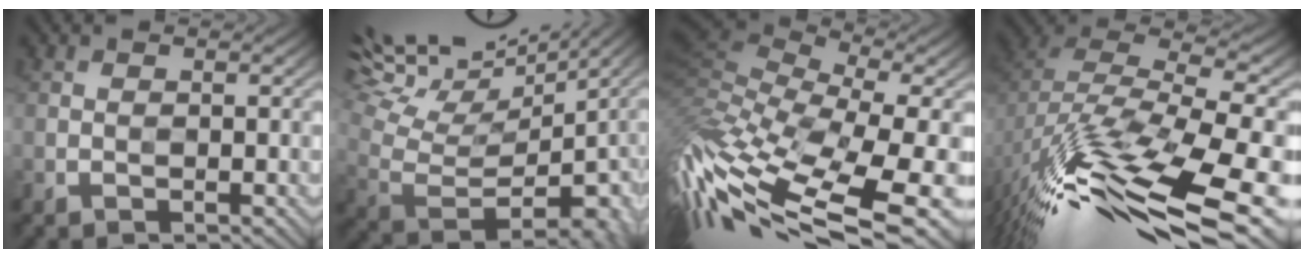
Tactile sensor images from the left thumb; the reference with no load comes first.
{"total": 14.3, "force": [10.5, 4.3, 8.7], "torque": [-0.179, 0.032, 0.162]}
{"total": 14.1, "force": [-4.1, 5.4, 12.4], "torque": [-0.260, -0.007, -0.038]}
{"total": 15.8, "force": [-9.3, 5.5, 11.5], "torque": [-0.253, -0.021, -0.145]}